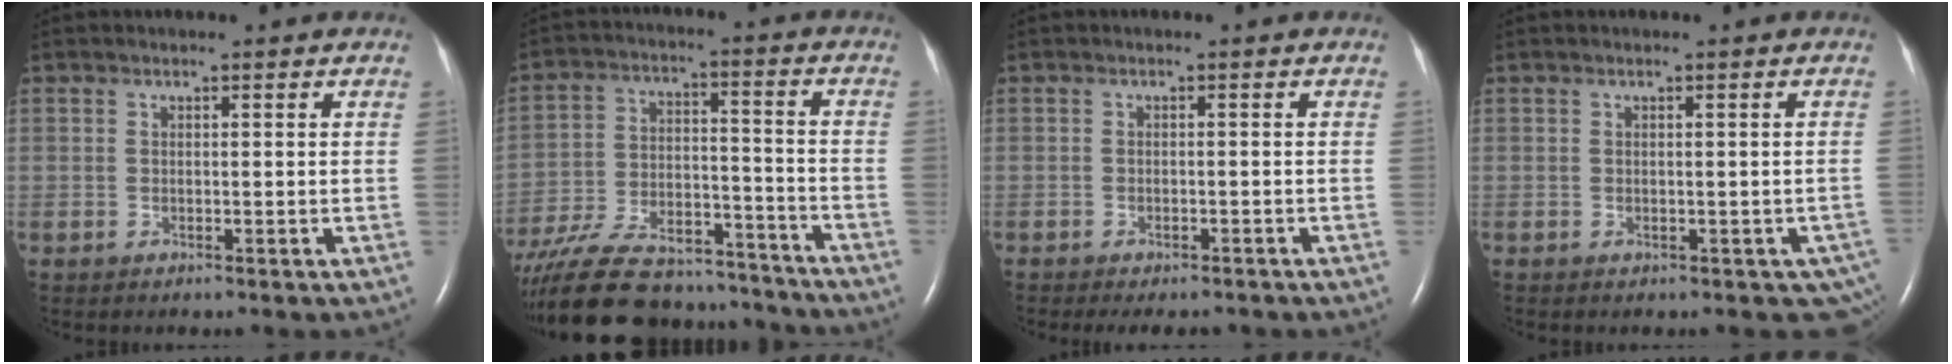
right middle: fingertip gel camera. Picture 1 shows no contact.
{"total": 25.5, "force": [-22.6, 6.8, 9.7], "torque": [-0.198, -0.014, -0.338]}
{"total": 5.8, "force": [-4.9, 2.0, 2.2], "torque": [-0.024, -0.005, -0.058]}
{"total": 3.6, "force": [-1.9, 2.1, 2.1], "torque": [-0.003, 0.004, -0.022]}